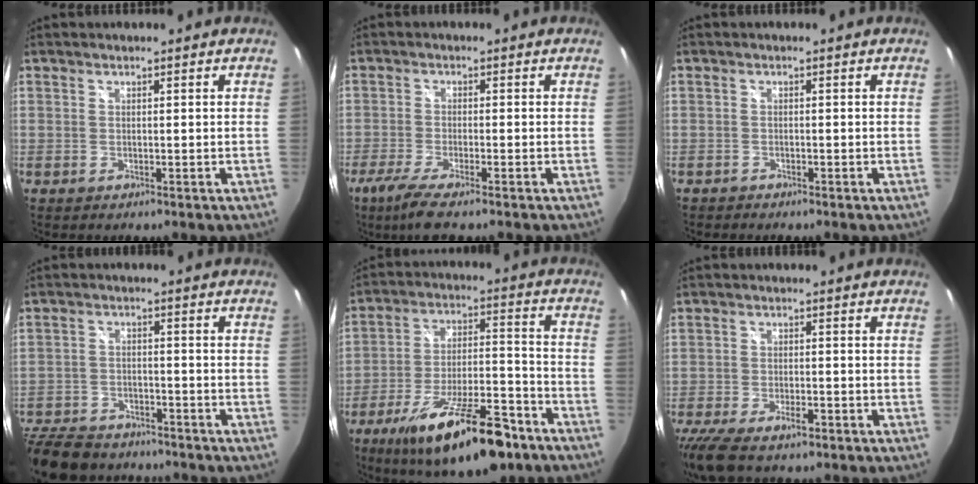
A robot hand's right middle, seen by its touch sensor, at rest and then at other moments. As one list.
[{"total": 7.0, "force": [-5.1, 0.5, 4.7], "torque": [-0.112, -0.026, -0.095]}, {"total": 1.2, "force": [-1.1, 0.4, -0.1], "torque": [-0.004, 0.000, -0.022]}, {"total": 17.4, "force": [-13.8, 8.2, 6.6], "torque": [-0.184, -0.003, -0.225]}, {"total": 21.1, "force": [-14.1, 6.5, 14.4], "torque": [-0.244, -0.019, -0.216]}, {"total": 9.6, "force": [-7.1, 3.3, 5.5], "torque": [-0.136, -0.029, -0.127]}]